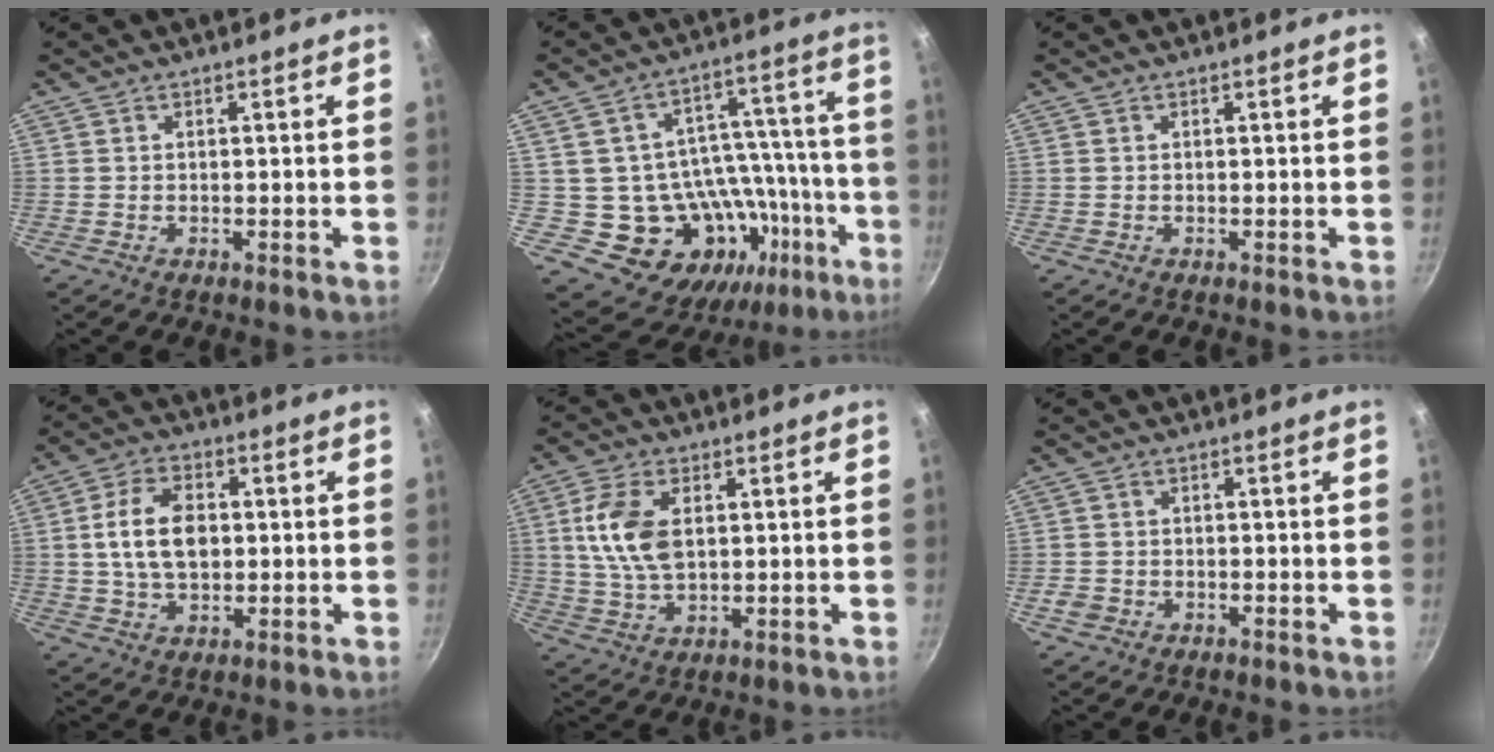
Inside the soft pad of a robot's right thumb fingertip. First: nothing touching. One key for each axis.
{"total": 22.9, "fx": -6.9, "fy": 16.1, "fz": 14.8, "tx": -0.179, "ty": 0.045, "tz": -0.072}
{"total": 0.0}
{"total": 10.7, "fx": 0.8, "fy": 6.9, "fz": 8.2, "tx": -0.135, "ty": 0.010, "tz": 0.010}
{"total": 10.4, "fx": 2.0, "fy": 6.0, "fz": 8.3, "tx": -0.155, "ty": -0.005, "tz": 0.040}
{"total": 2.4, "fx": -1.3, "fy": 1.8, "fz": 1.0, "tx": -0.018, "ty": 0.011, "tz": -0.021}